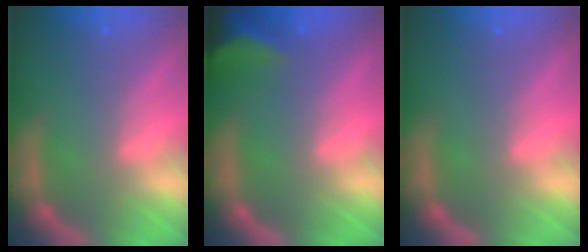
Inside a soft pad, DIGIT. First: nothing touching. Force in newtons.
{"total": 7.5}
{"total": 0.0}